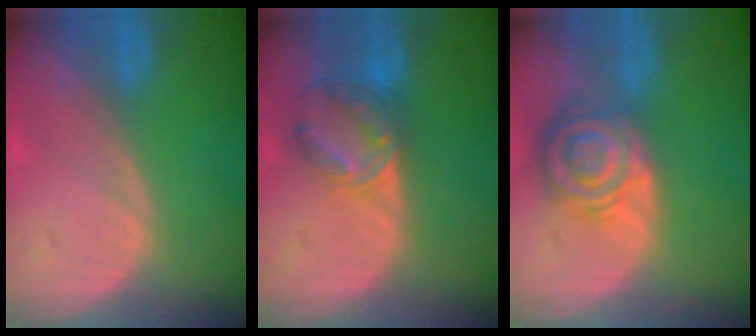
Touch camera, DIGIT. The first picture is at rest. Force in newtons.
{"total": 7.3, "press": 6.2, "slide": 3.7}
{"total": 8.4, "press": 7.2, "slide": 4.2}